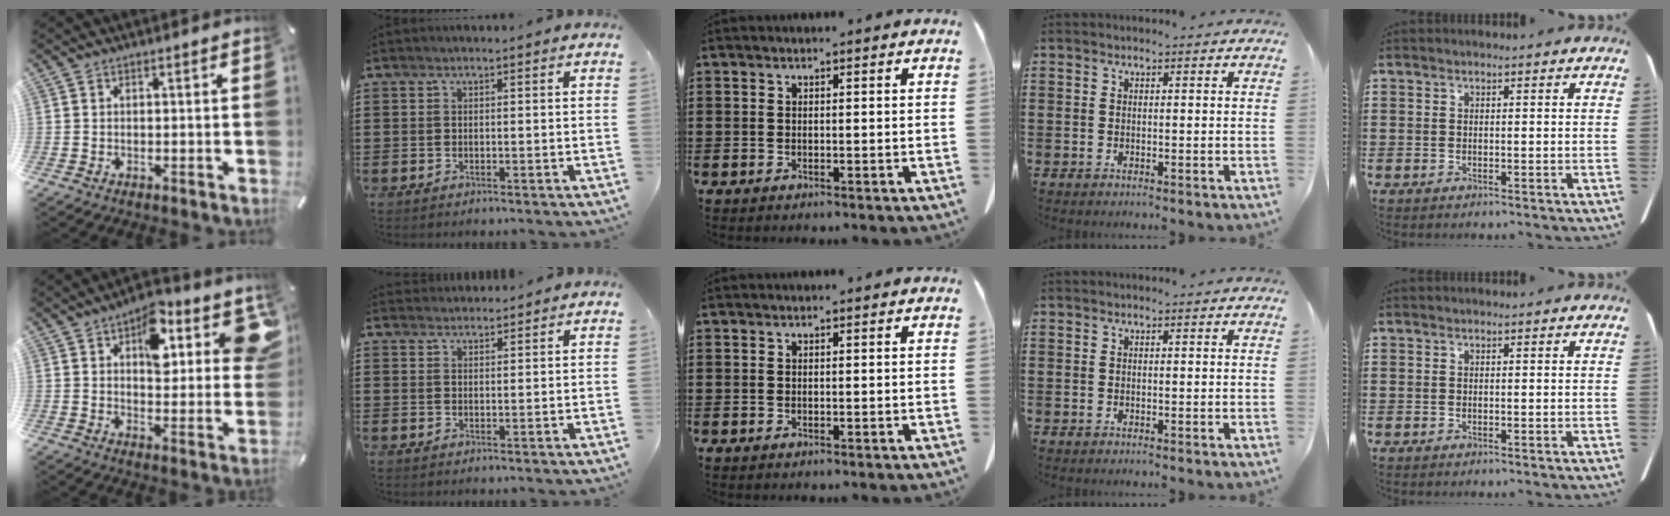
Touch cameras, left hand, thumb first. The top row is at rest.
{"thumb": {"total": 14.8, "force": [7.3, 7.8, 10.2], "torque": [-0.110, -0.039, 0.116]}, "index": {"total": 1.6, "force": [1.6, 0.2, -0.2], "torque": [-0.001, 0.003, 0.032]}}